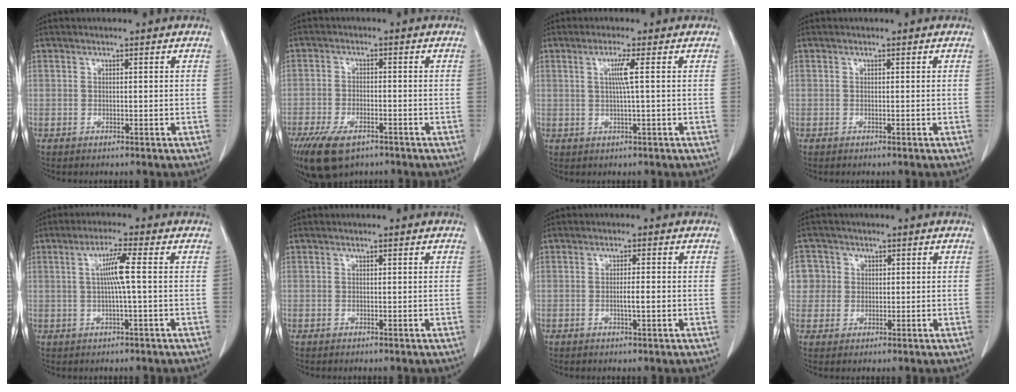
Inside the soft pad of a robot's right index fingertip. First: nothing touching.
{"total": 10.1, "force": [-6.3, 4.9, 6.2], "torque": [-0.132, -0.017, -0.101]}
{"total": 3.1, "force": [0.6, -0.7, 2.9], "torque": [-0.061, -0.001, 0.010]}
{"total": 0.0}
{"total": 4.8, "force": [0.4, -0.6, 4.8], "torque": [-0.091, 0.003, 0.009]}
{"total": 0.0}
{"total": 2.1, "force": [-0.3, 0.2, 2.1], "torque": [-0.036, 0.001, -0.003]}
{"total": 4.9, "force": [1.0, 4.8, 0.2], "torque": [0.008, 0.015, 0.021]}